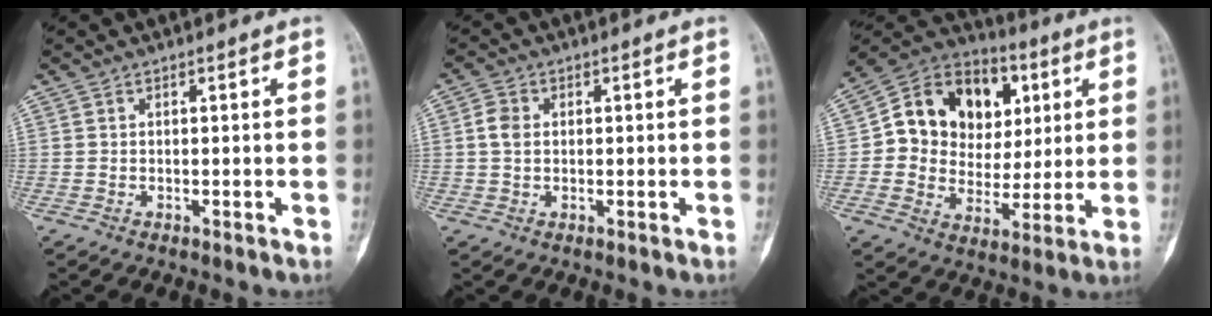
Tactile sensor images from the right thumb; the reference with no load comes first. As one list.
[{"total": 3.6, "force": [0.3, 2.7, 2.3], "torque": [-0.042, 0.006, 0.001]}, {"total": 19.1, "force": [4.4, 15.8, 9.7], "torque": [-0.106, 0.024, 0.079]}]